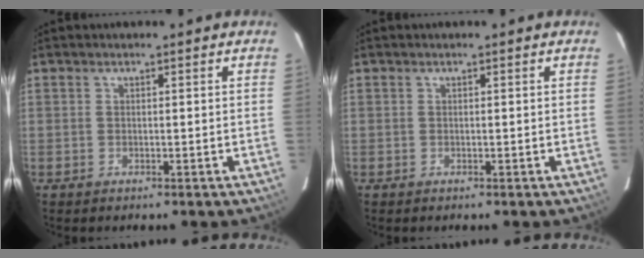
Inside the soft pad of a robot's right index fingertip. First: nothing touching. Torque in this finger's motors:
{"motor_torque": [0.00, 0.00, 0.00, 0.00]}